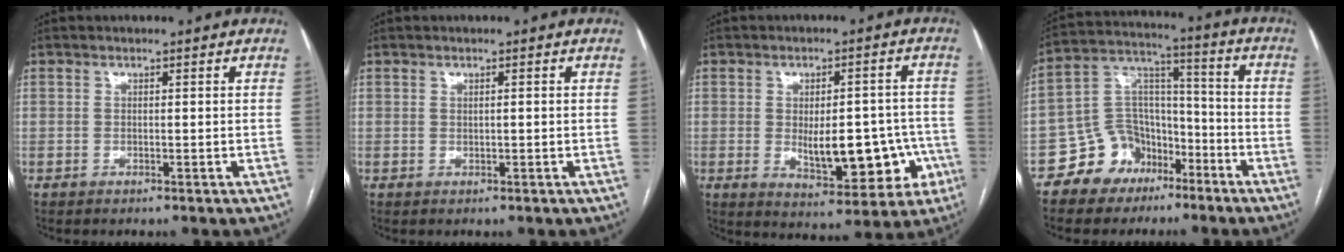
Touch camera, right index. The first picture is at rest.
{"total": 0.6, "force": [0.1, 0.1, 0.6], "torque": [-0.012, -0.001, 0.004]}
{"total": 12.7, "force": [-2.7, 5.8, 10.9], "torque": [-0.135, 0.014, -0.019]}
{"total": 10.6, "force": [-6.5, 7.9, 2.7], "torque": [-0.050, 0.052, -0.110]}